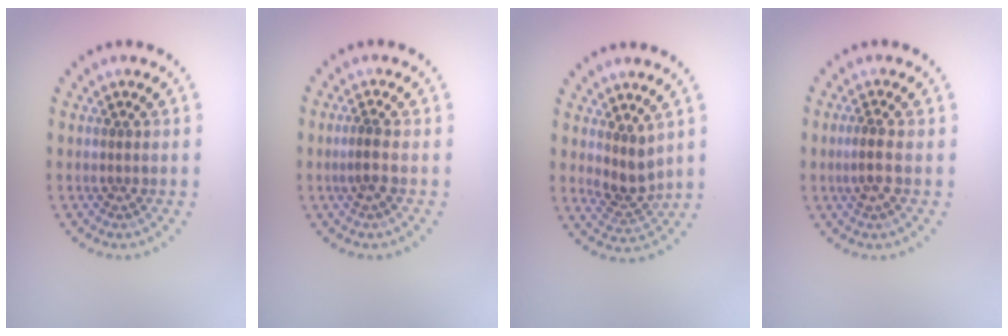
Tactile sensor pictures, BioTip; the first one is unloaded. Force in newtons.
{"total": 1.1, "press": 0.9, "slide": 0.6}
{"total": 2.7, "press": 2.1, "slide": 1.7}
{"total": 1.6, "press": 1.3, "slide": 0.8}